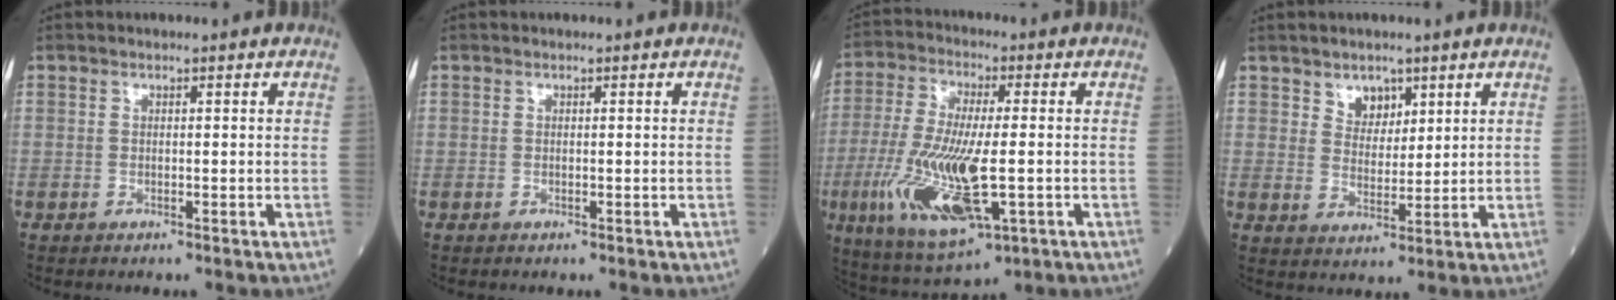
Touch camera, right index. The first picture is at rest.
{"total": 0.0}
{"total": 16.4, "force": [-3.9, 4.3, 15.3], "torque": [-0.317, -0.025, -0.059]}
{"total": 4.0, "force": [2.6, 2.6, 1.7], "torque": [-0.023, -0.001, 0.048]}